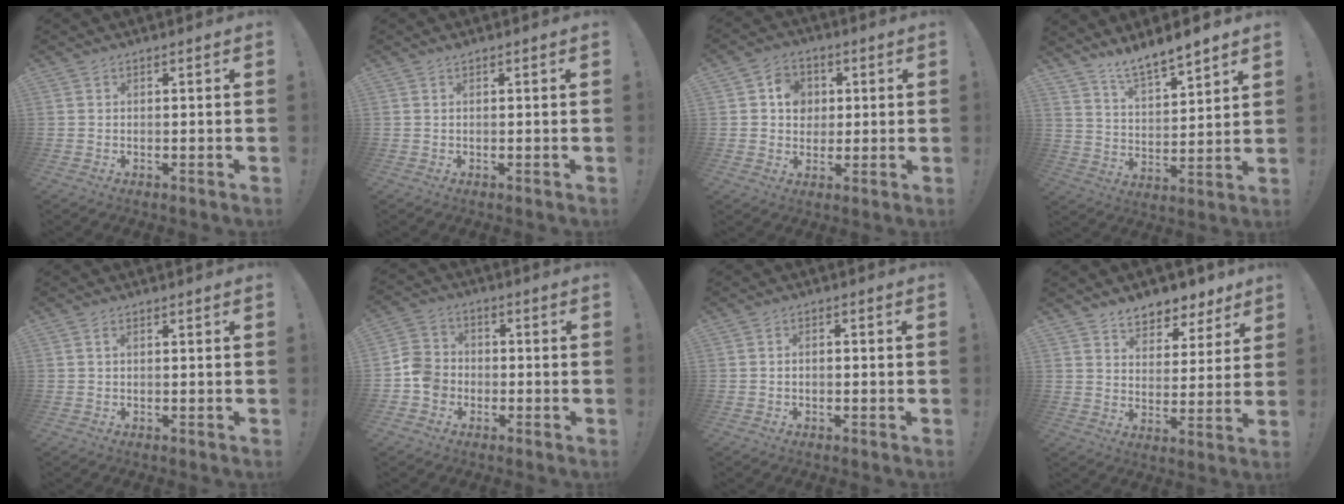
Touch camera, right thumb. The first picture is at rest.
{"total": 0.9, "force": [0.8, 0.1, 0.4], "torque": [0.000, -0.003, 0.014]}
{"total": 7.7, "force": [1.8, 6.9, 2.8], "torque": [-0.032, 0.001, 0.034]}
{"total": 8.7, "force": [8.2, 1.5, 2.6], "torque": [-0.055, -0.066, 0.153]}
{"total": 0.9, "force": [0.3, 0.3, 0.8], "torque": [-0.010, -0.001, 0.003]}
{"total": 8.1, "force": [-3.1, 6.8, 3.0], "torque": [-0.049, 0.028, -0.057]}
{"total": 1.5, "force": [-1.0, 0.6, 0.8], "torque": [-0.013, 0.004, -0.018]}
{"total": 7.9, "force": [6.5, 4.1, 1.9], "torque": [-0.022, -0.054, 0.120]}